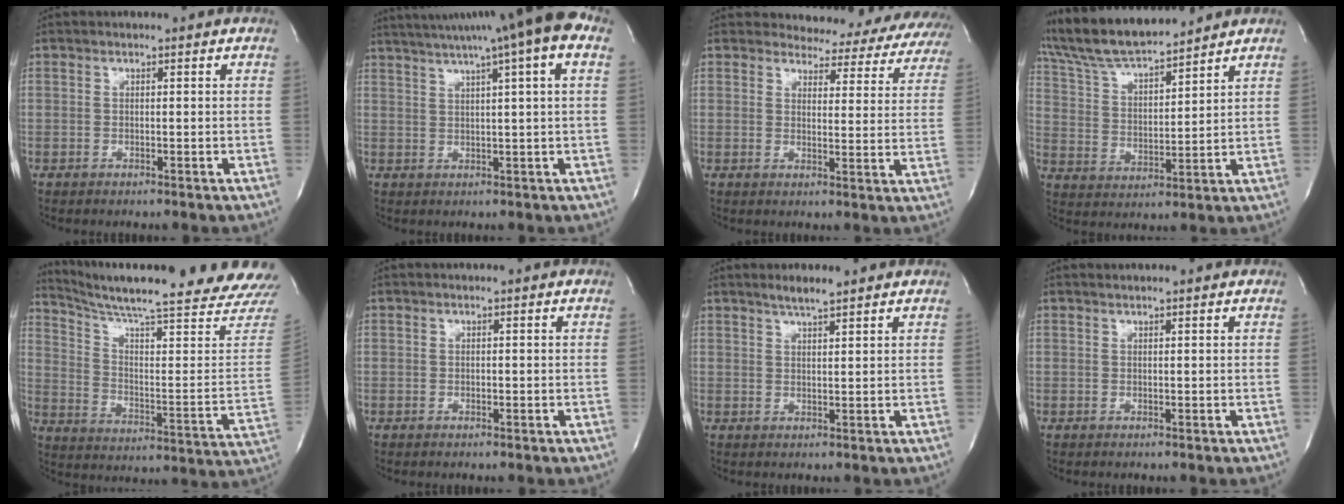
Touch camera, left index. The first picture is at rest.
{"total": 15.2, "force": [10.1, 0.0, 11.3], "torque": [-0.182, 0.048, 0.127]}
{"total": 15.4, "force": [14.7, 4.1, 2.0], "torque": [0.005, -0.060, 0.139]}
{"total": 13.4, "force": [12.3, 1.3, 5.0], "torque": [-0.104, 0.014, 0.230]}
{"total": 25.2, "force": [22.8, -1.4, 10.7], "torque": [-0.172, -0.106, 0.305]}
{"total": 0.0}
{"total": 3.4, "force": [2.8, 0.2, 1.9], "torque": [-0.039, 0.007, 0.050]}
{"total": 1.7, "force": [1.5, 0.1, 0.6], "torque": [-0.009, 0.017, 0.021]}